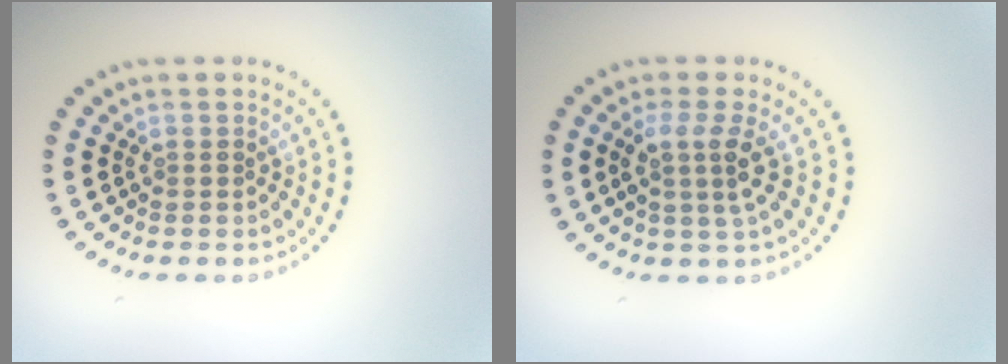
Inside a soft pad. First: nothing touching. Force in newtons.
{"total": 2.6, "press": 1.9, "slide": 1.7}